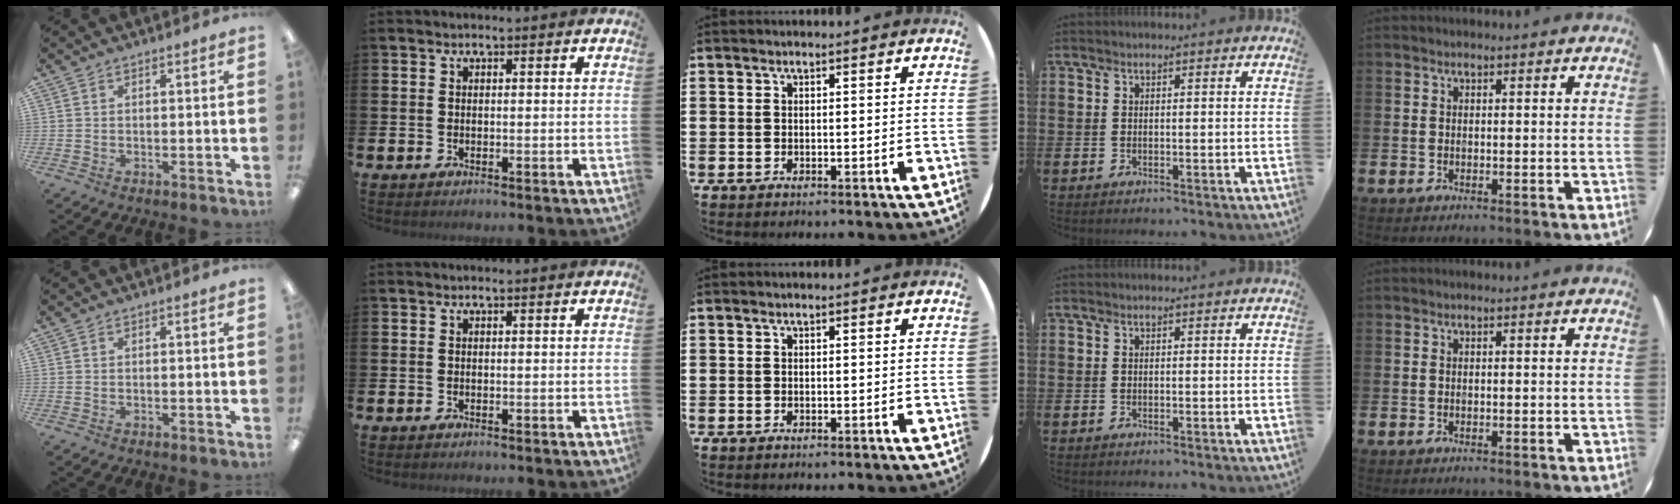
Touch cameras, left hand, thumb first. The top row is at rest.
{}